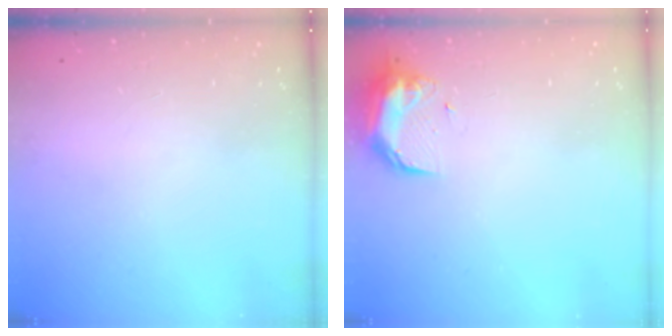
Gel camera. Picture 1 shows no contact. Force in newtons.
{"total": 9.7, "press": 9.7, "slide": 0.7}